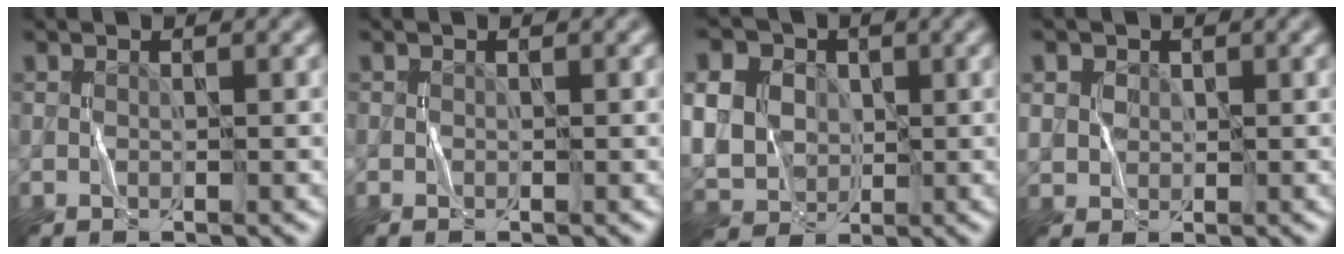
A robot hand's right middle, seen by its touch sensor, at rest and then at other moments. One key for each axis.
{"total": 0.0}
{"total": 13.0, "fx": 3.0, "fy": 10.9, "fz": 6.4, "tx": -0.150, "ty": 0.027, "tz": 0.037}
{"total": 2.7, "fx": 1.2, "fy": 2.2, "fz": 1.1, "tx": -0.033, "ty": 0.004, "tz": 0.028}